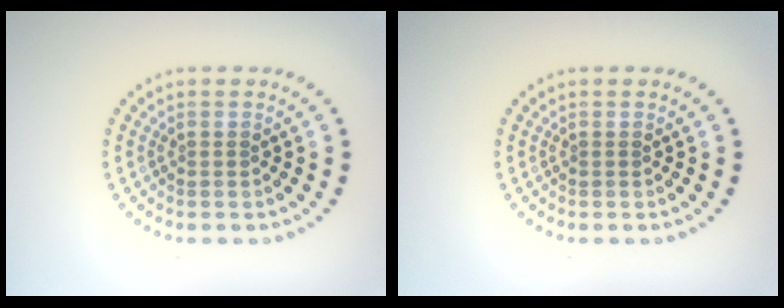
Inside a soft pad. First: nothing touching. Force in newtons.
{"total": 0.0}